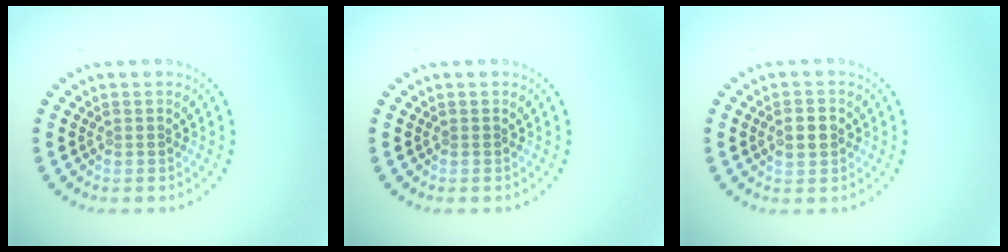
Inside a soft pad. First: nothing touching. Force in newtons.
{"total": 0.0}
{"total": 2.4, "press": 2.4, "slide": 0.0}